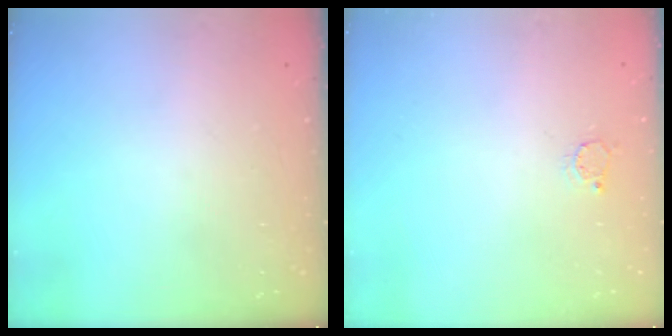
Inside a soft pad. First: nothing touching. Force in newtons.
{"total": 2.7, "press": 2.7, "slide": 0.2}